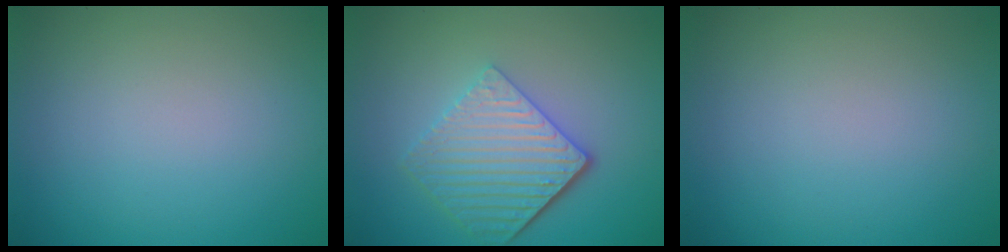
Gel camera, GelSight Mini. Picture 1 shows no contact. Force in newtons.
{"total": 5.5, "press": 4.2, "slide": 3.5}
{"total": 0.0}